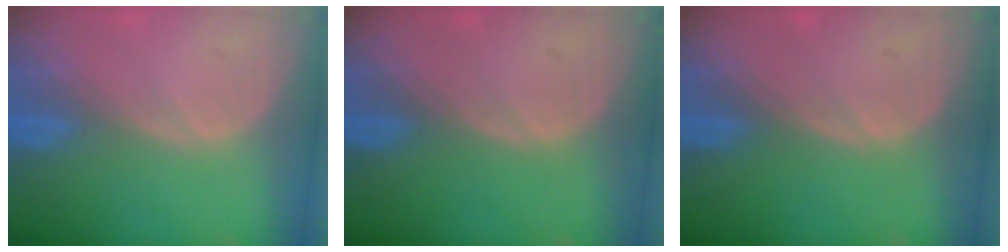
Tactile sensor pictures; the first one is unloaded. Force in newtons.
{"total": 0.0}
{"total": 0.0}